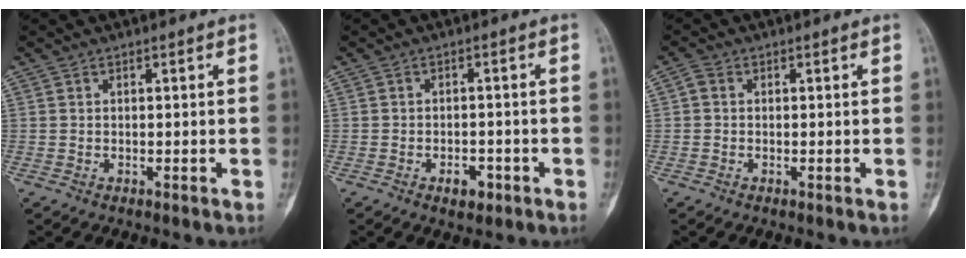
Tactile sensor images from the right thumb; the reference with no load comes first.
{"total": 3.3, "force": [-1.7, 1.9, 2.1], "torque": [-0.019, 0.009, -0.022]}
{"total": 1.4, "force": [0.0, 1.1, 0.8], "torque": [-0.014, 0.001, -0.006]}